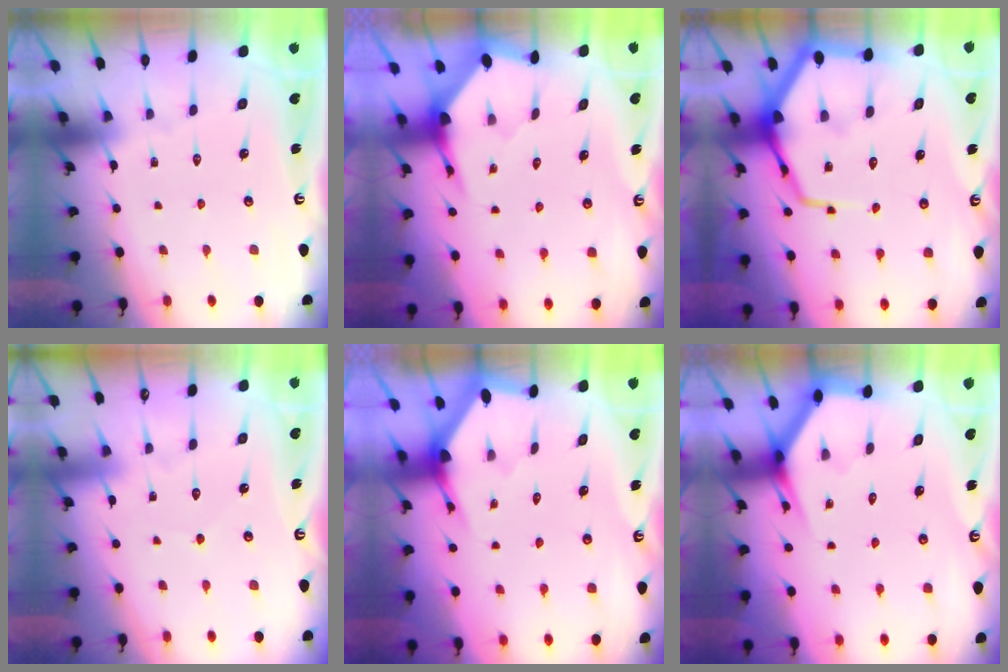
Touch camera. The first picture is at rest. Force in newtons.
{"total": 3.4, "press": 3.4, "slide": 0.4}
{"total": 13.2, "press": 13.1, "slide": 1.5}
{"total": 2.8, "press": 2.7, "slide": 0.4}
{"total": 2.9, "press": 2.9, "slide": 0.2}
{"total": 3.5, "press": 3.5, "slide": 0.3}